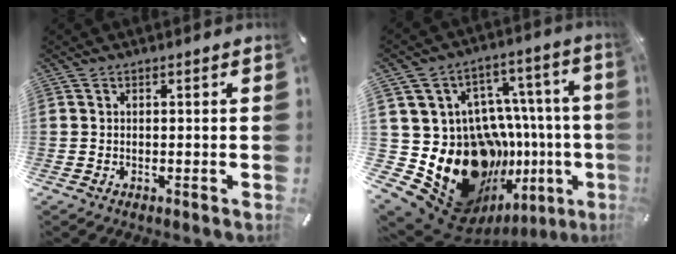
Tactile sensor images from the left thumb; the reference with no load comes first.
{"total": 27.2, "force": [-9.0, 20.2, 15.9], "torque": [-0.219, -0.021, -0.069]}